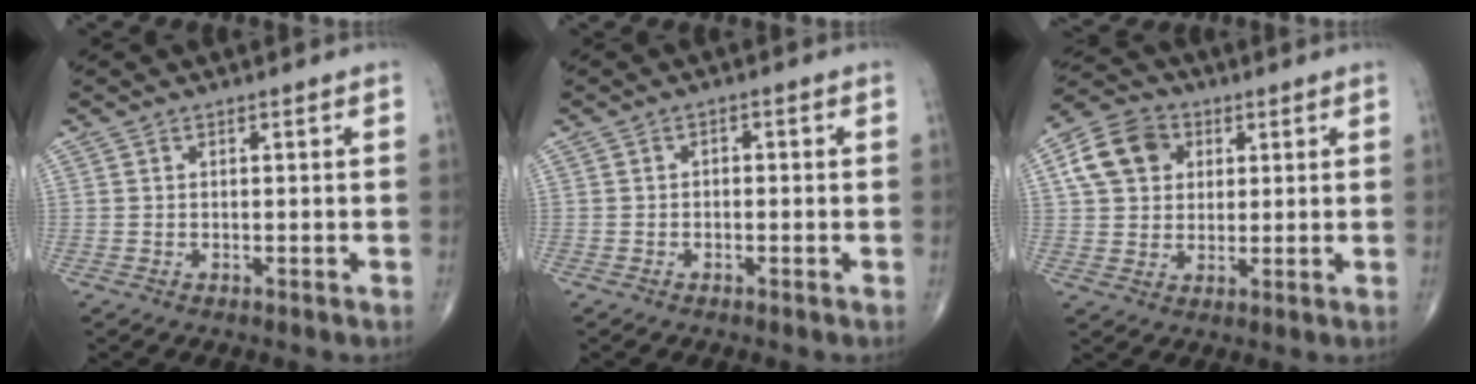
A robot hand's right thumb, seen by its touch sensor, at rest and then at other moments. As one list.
[{"total": 1.2, "force": [-0.3, 0.9, 0.7], "torque": [-0.002, 0.006, -0.008]}, {"total": 10.3, "force": [3.1, 8.2, 5.5], "torque": [-0.084, 0.004, 0.048]}]